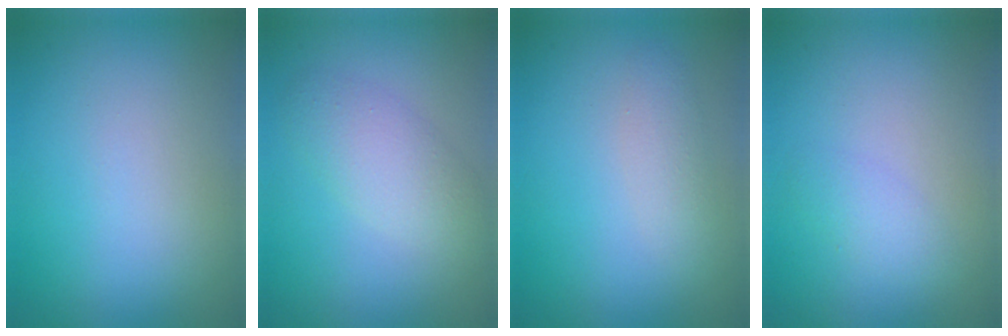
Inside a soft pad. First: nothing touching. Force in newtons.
{"total": 3.1, "press": 3.1, "slide": 0.3}
{"total": 1.7, "press": 1.7, "slide": 0.0}
{"total": 1.5, "press": 1.5, "slide": 0.1}